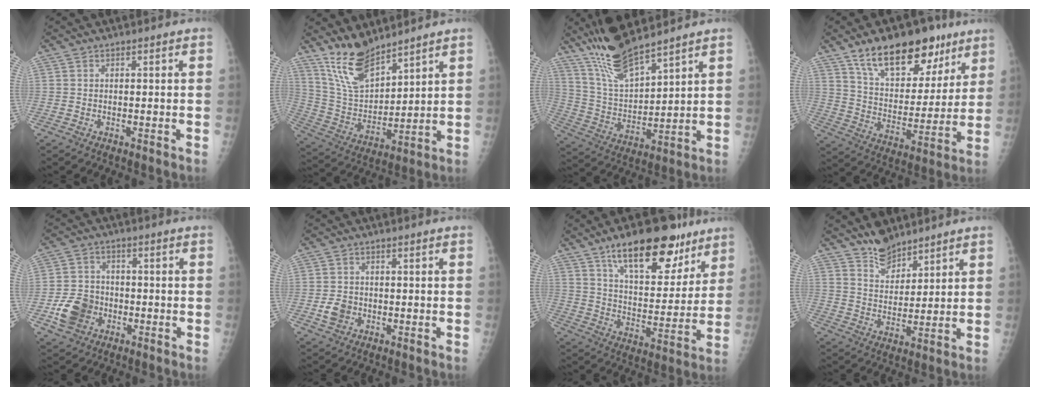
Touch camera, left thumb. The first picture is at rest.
{"total": 11.6, "force": [9.7, 3.9, 5.0], "torque": [-0.076, -0.062, 0.204]}
{"total": 13.5, "force": [11.1, 2.6, 7.2], "torque": [-0.128, -0.055, 0.225]}
{"total": 20.0, "force": [12.7, 10.4, 11.5], "torque": [-0.129, -0.051, 0.212]}
{"total": 8.6, "force": [-3.0, 7.0, 4.0], "torque": [-0.057, 0.017, -0.053]}
{"total": 3.6, "force": [-1.0, 2.9, 1.8], "torque": [-0.026, 0.004, -0.016]}
{"total": 19.8, "force": [12.5, 8.7, 12.7], "torque": [-0.145, -0.052, 0.202]}
{"total": 6.5, "force": [5.7, 2.8, 1.7], "torque": [-0.005, -0.047, 0.109]}